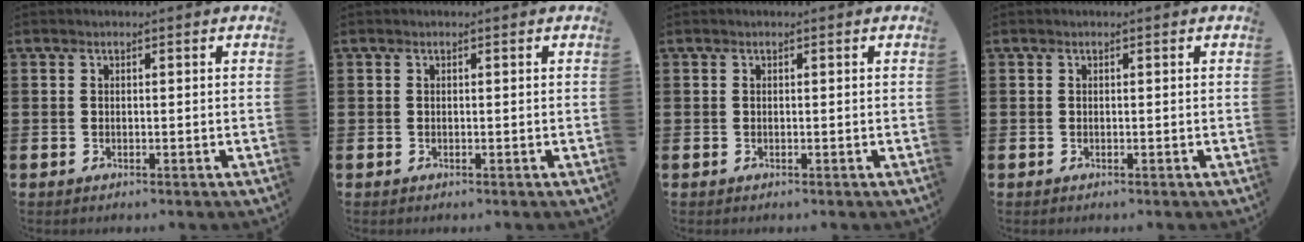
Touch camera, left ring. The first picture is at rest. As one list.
[{"total": 0.0}, {"total": 0.0}, {"total": 0.0}]